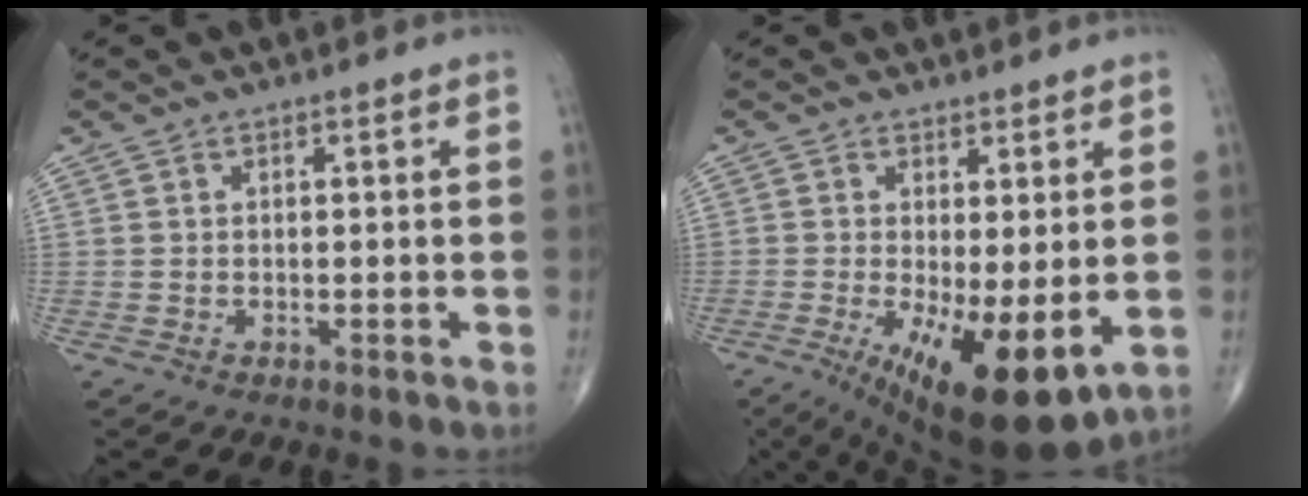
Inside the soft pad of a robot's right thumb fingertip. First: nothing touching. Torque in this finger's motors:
{"motor_torque": [-0.24, 1.01, 0.26, -0.15, 0.34]}